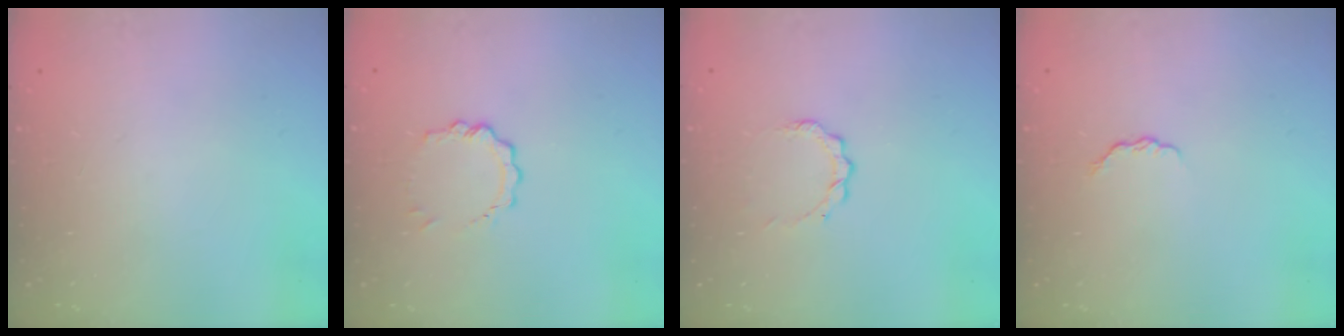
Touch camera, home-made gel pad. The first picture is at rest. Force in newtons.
{"total": 4.0, "press": 3.9, "slide": 0.4}
{"total": 4.7, "press": 4.7, "slide": 0.2}
{"total": 3.3, "press": 3.3, "slide": 0.5}